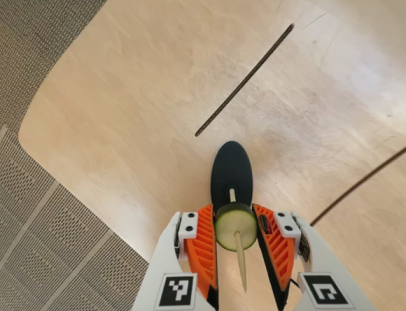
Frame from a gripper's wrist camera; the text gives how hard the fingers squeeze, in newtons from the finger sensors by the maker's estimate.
{"total": 8.8, "left": 8.7, "right": 8.9}